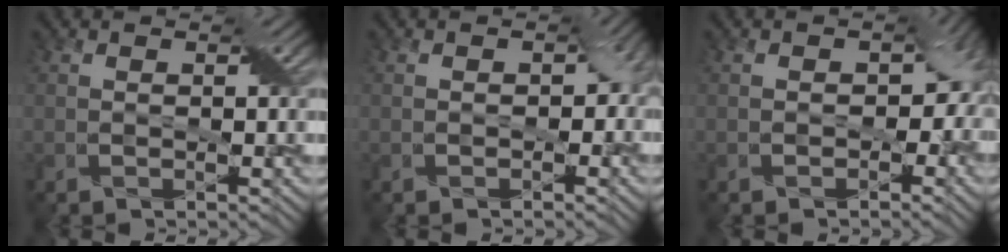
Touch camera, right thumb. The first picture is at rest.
{"total": 2.7, "force": [-0.5, 2.1, 1.6], "torque": [-0.013, -0.011, -0.008]}
{"total": 4.8, "force": [-0.9, 3.9, 2.6], "torque": [-0.011, -0.005, -0.010]}